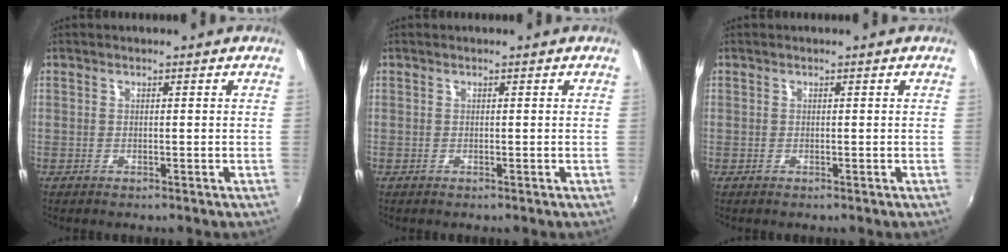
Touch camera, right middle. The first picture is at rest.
{"total": 0.0}
{"total": 0.0}